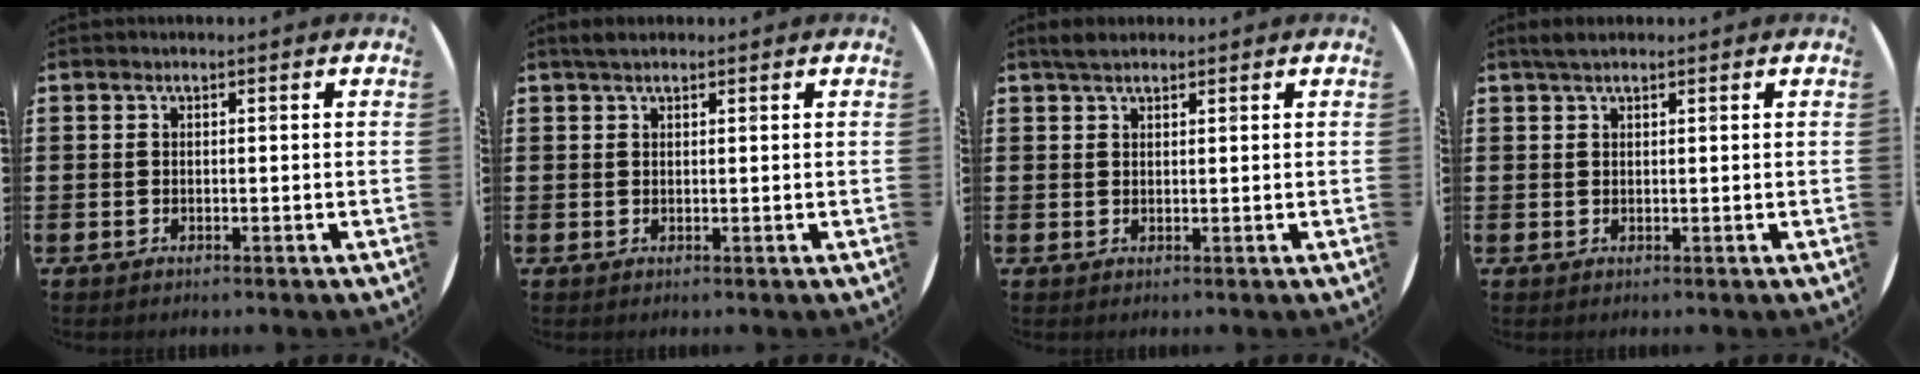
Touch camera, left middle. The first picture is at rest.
{"total": 1.5, "force": [1.2, 0.5, 0.8], "torque": [-0.010, 0.001, 0.020]}
{"total": 2.0, "force": [1.6, 0.7, 0.8], "torque": [-0.011, 0.003, 0.029]}
{"total": 1.7, "force": [1.4, 0.4, 0.9], "torque": [-0.021, 0.004, 0.024]}